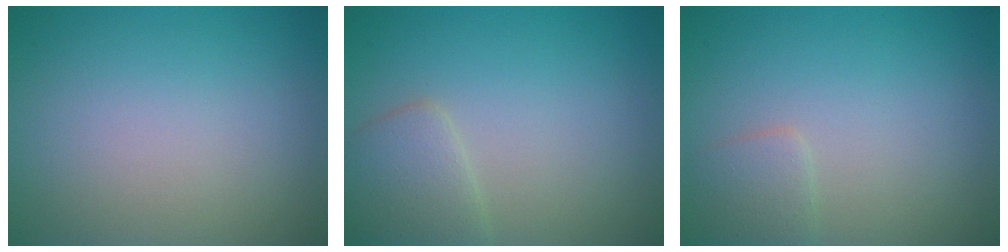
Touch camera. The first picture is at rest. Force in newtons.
{"total": 2.6, "press": 2.6, "slide": 0.1}
{"total": 1.4, "press": 1.4, "slide": 0.0}